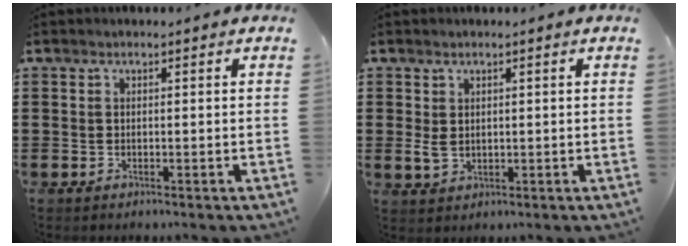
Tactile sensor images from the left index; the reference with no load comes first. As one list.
[{"total": 2.9, "force": [0.6, 2.2, 1.9], "torque": [-0.048, 0.002, 0.009]}]